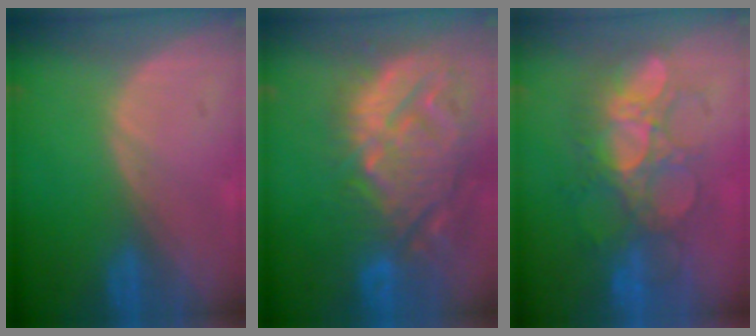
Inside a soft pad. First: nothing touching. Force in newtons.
{"total": 14.5, "press": 12.4, "slide": 7.5}
{"total": 8.8, "press": 8.7, "slide": 1.6}